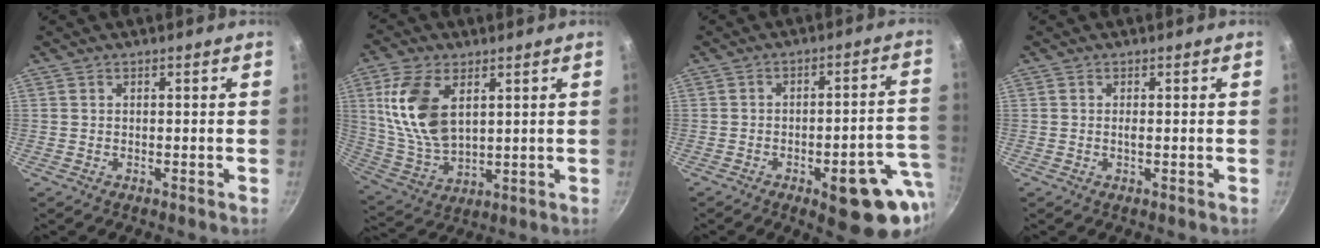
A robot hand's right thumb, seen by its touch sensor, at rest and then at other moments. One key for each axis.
{"total": 14.4, "fx": 4.3, "fy": 8.2, "fz": 11.0, "tx": -0.207, "ty": -0.019, "tz": 0.096}
{"total": 15.9, "fx": -6.1, "fy": 5.8, "fz": 13.5, "tx": -0.117, "ty": 0.034, "tz": -0.073}
{"total": 0.7, "fx": -0.1, "fy": 0.1, "fz": 0.7, "tx": -0.016, "ty": -0.001, "tz": -0.002}